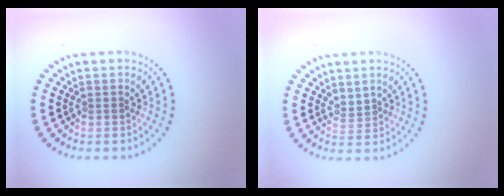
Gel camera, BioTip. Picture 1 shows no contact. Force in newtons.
{"total": 0.9, "press": 0.8, "slide": 0.5}